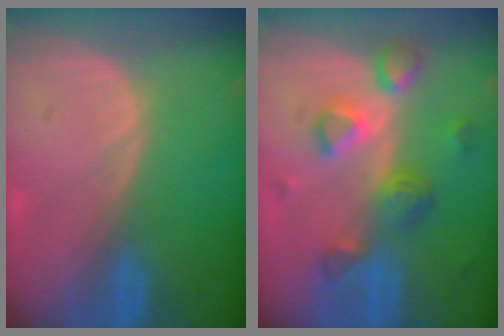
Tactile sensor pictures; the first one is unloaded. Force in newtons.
{"total": 7.9, "press": 7.1, "slide": 3.5}